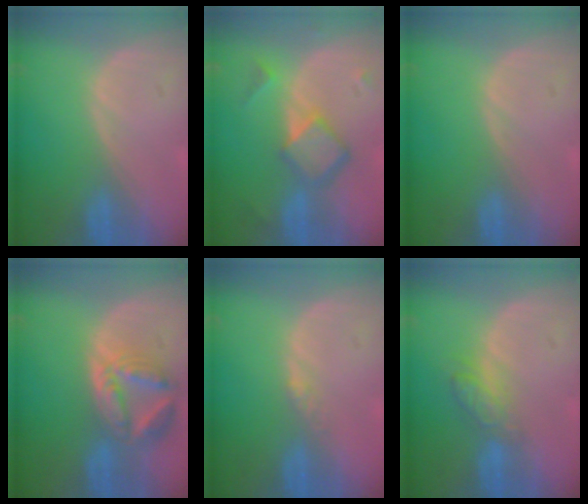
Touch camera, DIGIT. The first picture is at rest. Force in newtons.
{"total": 6.7, "press": 5.8, "slide": 3.3}
{"total": 0.0}
{"total": 8.1, "press": 7.2, "slide": 3.7}
{"total": 1.4, "press": 1.1, "slide": 0.8}
{"total": 4.7, "press": 4.2, "slide": 2.1}